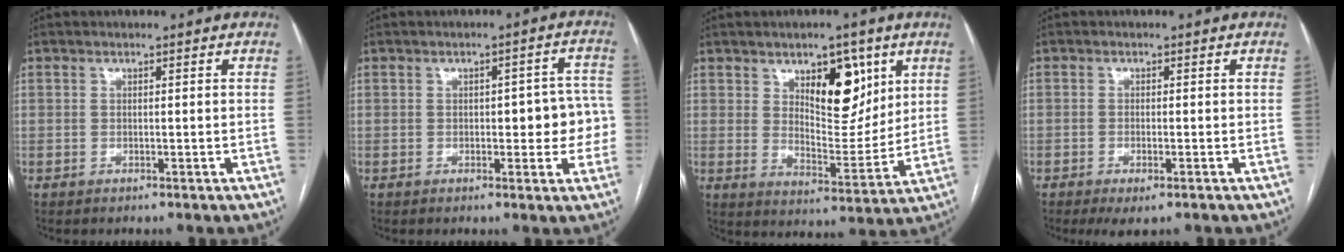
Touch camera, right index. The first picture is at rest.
{"total": 7.0, "force": [-0.6, 3.0, 6.3], "torque": [-0.055, 0.026, -0.006]}
{"total": 10.5, "force": [5.2, 4.5, 8.0], "torque": [-0.118, -0.005, 0.089]}
{"total": 3.2, "force": [-1.9, 0.8, 2.5], "torque": [-0.040, -0.007, -0.026]}